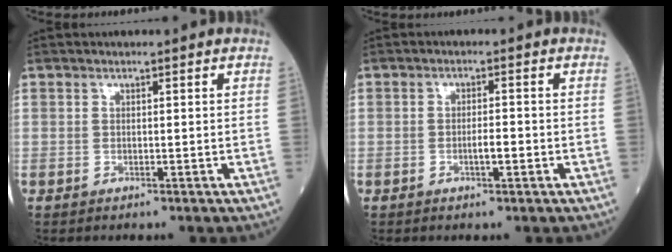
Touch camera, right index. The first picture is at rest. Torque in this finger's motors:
{"motor_torque": [0.78, -0.12, 0.29, 0.07]}